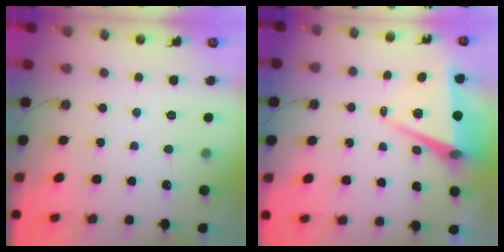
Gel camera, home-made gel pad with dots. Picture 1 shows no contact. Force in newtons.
{"total": 7.9, "press": 6.7, "slide": 4.2}